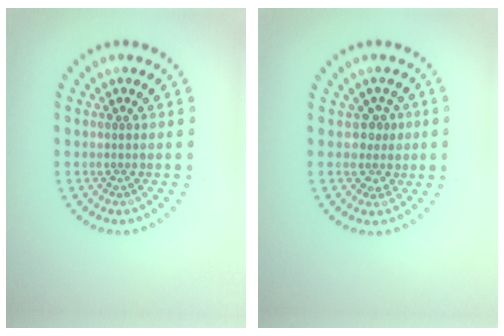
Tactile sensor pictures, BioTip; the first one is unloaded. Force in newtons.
{"total": 2.2, "press": 1.7, "slide": 1.4}